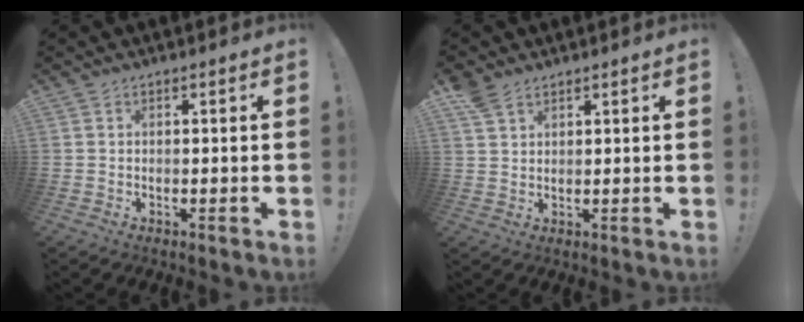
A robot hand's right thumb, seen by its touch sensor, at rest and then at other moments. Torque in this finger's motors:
{"motor_torque": [0.37, 0.44, 0.12, 0.14, -0.01]}